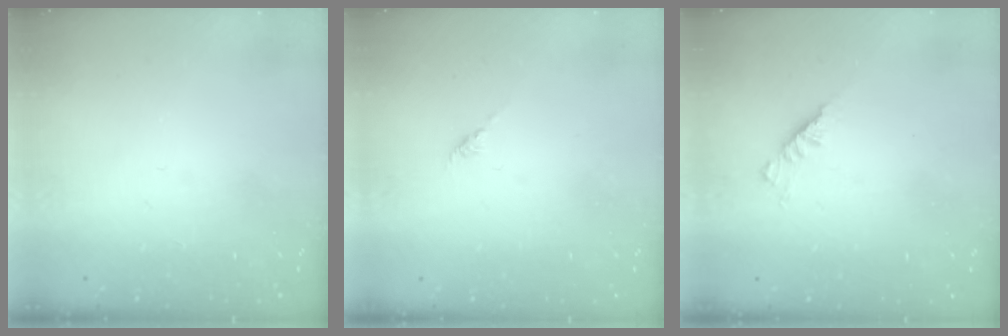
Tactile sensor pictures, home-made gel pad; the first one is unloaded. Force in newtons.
{"total": 0.6, "press": 0.4, "slide": 0.4}
{"total": 2.9, "press": 2.8, "slide": 0.7}